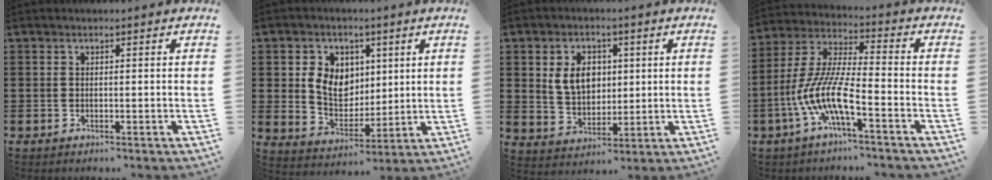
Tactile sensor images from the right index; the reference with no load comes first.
{"total": 7.4, "force": [1.6, 6.1, 3.9], "torque": [-0.081, 0.012, 0.028]}
{"total": 6.6, "force": [1.6, 4.9, 4.1], "torque": [-0.091, 0.013, 0.025]}
{"total": 9.9, "force": [-5.1, 1.7, 8.3], "torque": [-0.201, -0.016, -0.105]}